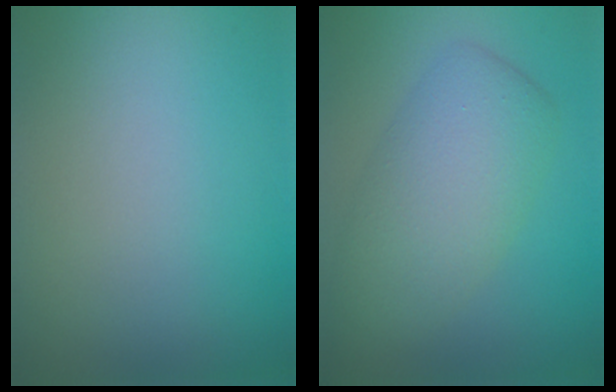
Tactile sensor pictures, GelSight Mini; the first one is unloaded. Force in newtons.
{"total": 6.0, "press": 6.0, "slide": 0.3}